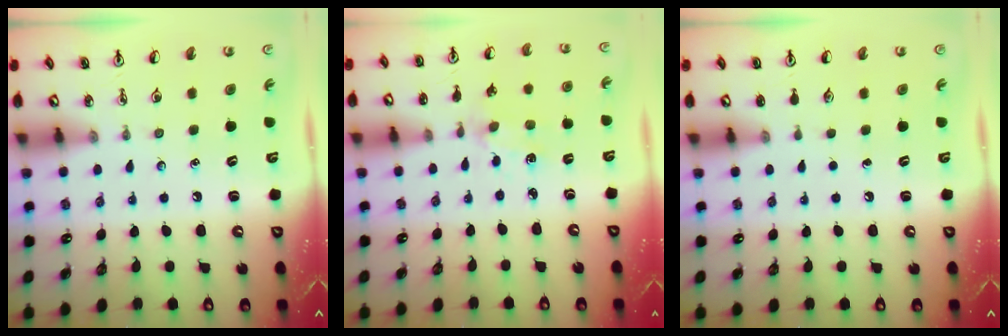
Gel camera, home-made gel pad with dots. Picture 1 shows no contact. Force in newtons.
{"total": 2.0, "press": 2.0, "slide": 0.3}
{"total": 0.0}